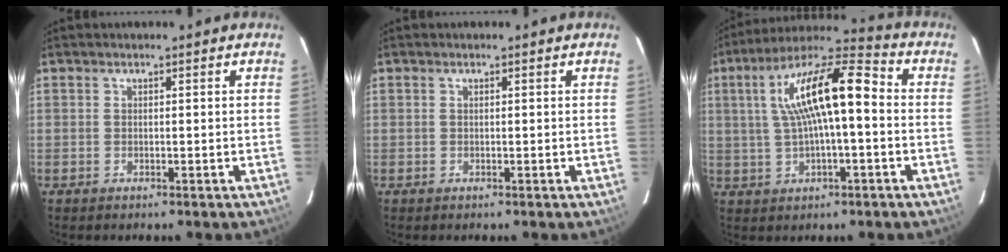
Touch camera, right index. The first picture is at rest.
{"total": 0.0}
{"total": 15.0, "force": [1.2, 4.1, 14.4], "torque": [-0.255, 0.031, 0.019]}